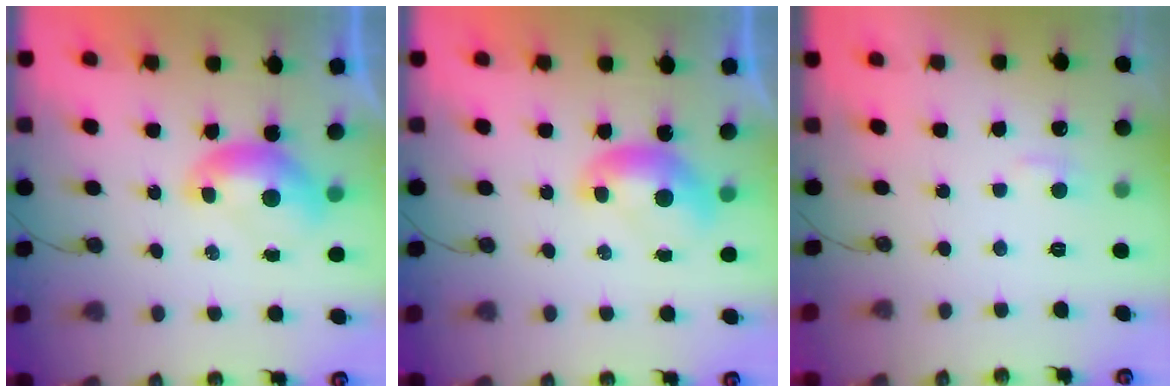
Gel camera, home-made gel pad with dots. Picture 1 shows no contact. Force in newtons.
{"total": 0.0}
{"total": 2.0, "press": 1.9, "slide": 0.5}